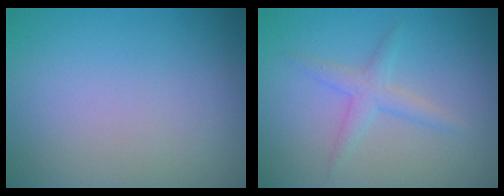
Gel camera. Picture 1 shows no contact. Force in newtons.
{"total": 2.1, "press": 2.1, "slide": 0.1}